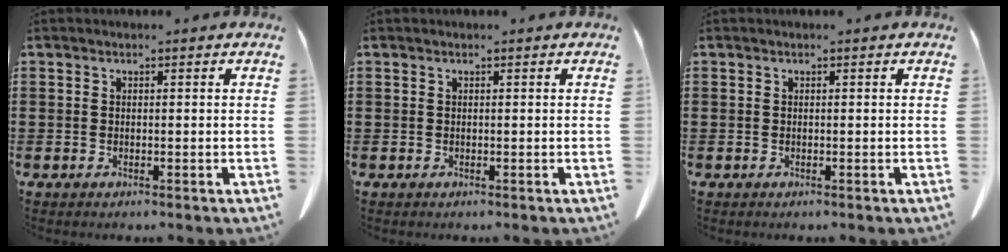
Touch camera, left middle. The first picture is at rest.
{"total": 0.0}
{"total": 0.0}